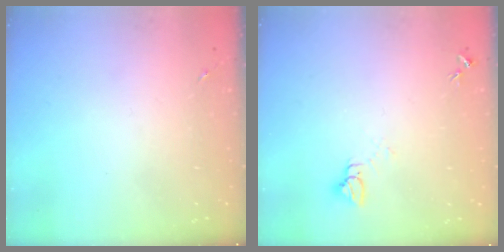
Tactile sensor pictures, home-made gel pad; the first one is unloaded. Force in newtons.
{"total": 4.5, "press": 4.4, "slide": 0.2}